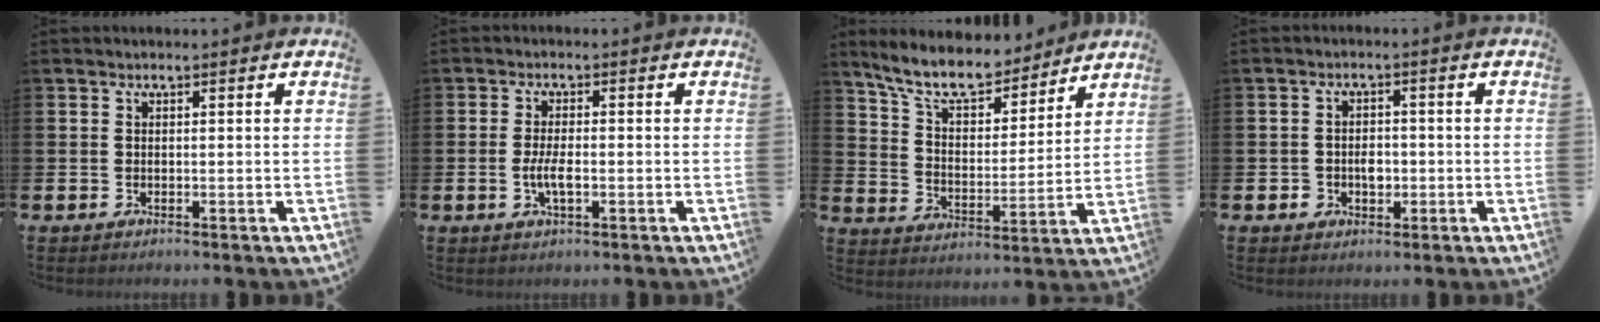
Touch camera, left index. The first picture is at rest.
{"total": 3.2, "force": [-0.7, 1.0, 2.9], "torque": [-0.057, -0.001, -0.016]}
{"total": 9.6, "force": [8.6, 2.8, 3.3], "torque": [-0.093, -0.054, 0.152]}
{"total": 2.6, "force": [-0.7, 2.2, 1.2], "torque": [-0.019, 0.003, -0.018]}